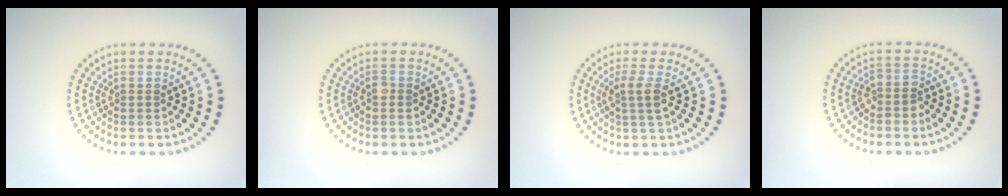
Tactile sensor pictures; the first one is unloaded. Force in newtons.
{"total": 0.6, "press": 0.5, "slide": 0.3}
{"total": 1.9, "press": 1.5, "slide": 1.0}
{"total": 1.6, "press": 1.4, "slide": 0.8}